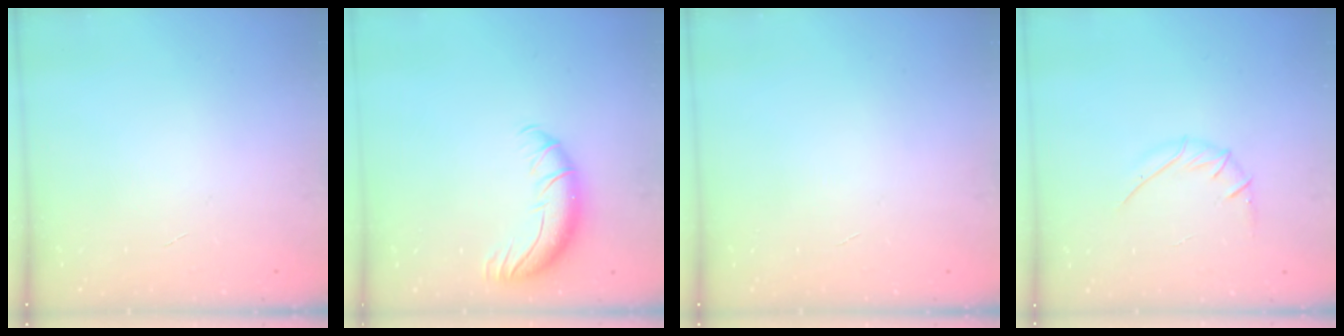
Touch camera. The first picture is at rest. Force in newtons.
{"total": 10.1, "press": 9.8, "slide": 2.2}
{"total": 0.0}
{"total": 5.5, "press": 5.3, "slide": 1.6}